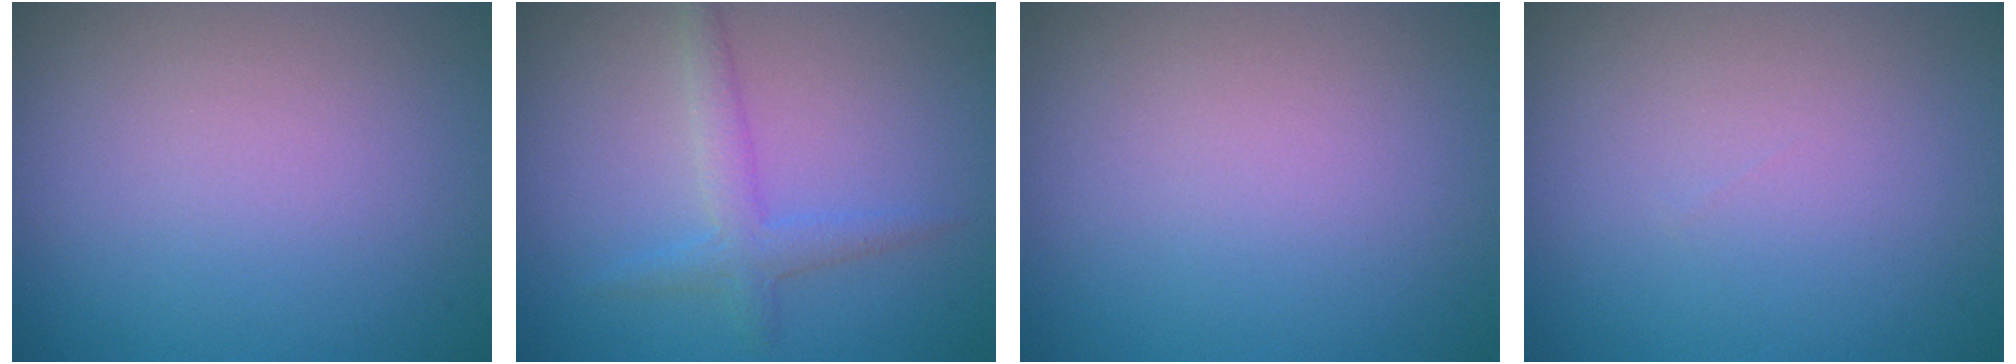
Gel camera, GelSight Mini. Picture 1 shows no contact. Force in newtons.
{"total": 2.2, "press": 2.2, "slide": 0.1}
{"total": 0.0}
{"total": 0.0}